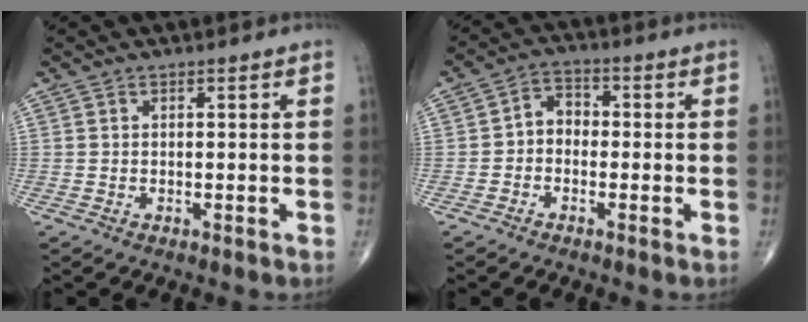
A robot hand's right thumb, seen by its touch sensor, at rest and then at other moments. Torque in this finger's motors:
{"motor_torque": [0.06, 0.12, 0.42, 0.10, 0.03]}